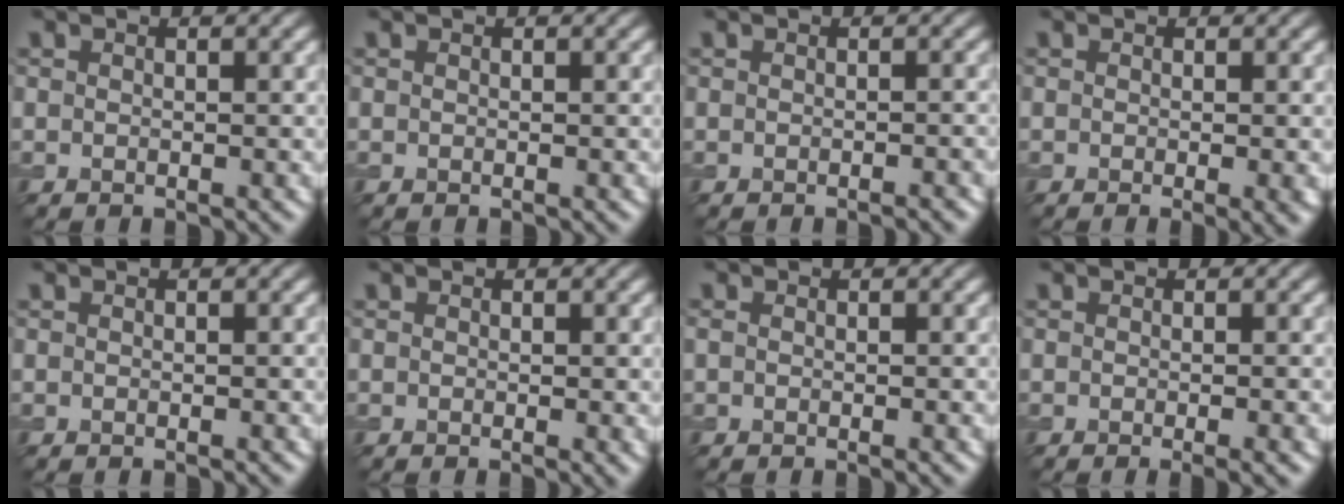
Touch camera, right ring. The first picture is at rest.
{"total": 0.0}
{"total": 0.9, "force": [-0.6, 0.2, 0.6], "torque": [-0.004, 0.001, -0.011]}
{"total": 2.2, "force": [-0.5, 0.5, 2.1], "torque": [-0.025, -0.008, -0.008]}
{"total": 0.0}
{"total": 0.8, "force": [-0.1, 0.1, 0.8], "torque": [-0.011, -0.005, -0.003]}
{"total": 1.0, "force": [-0.3, 0.3, 0.9], "torque": [-0.015, -0.005, -0.004]}
{"total": 2.8, "force": [-0.8, 0.9, 2.5], "torque": [-0.022, -0.005, -0.011]}